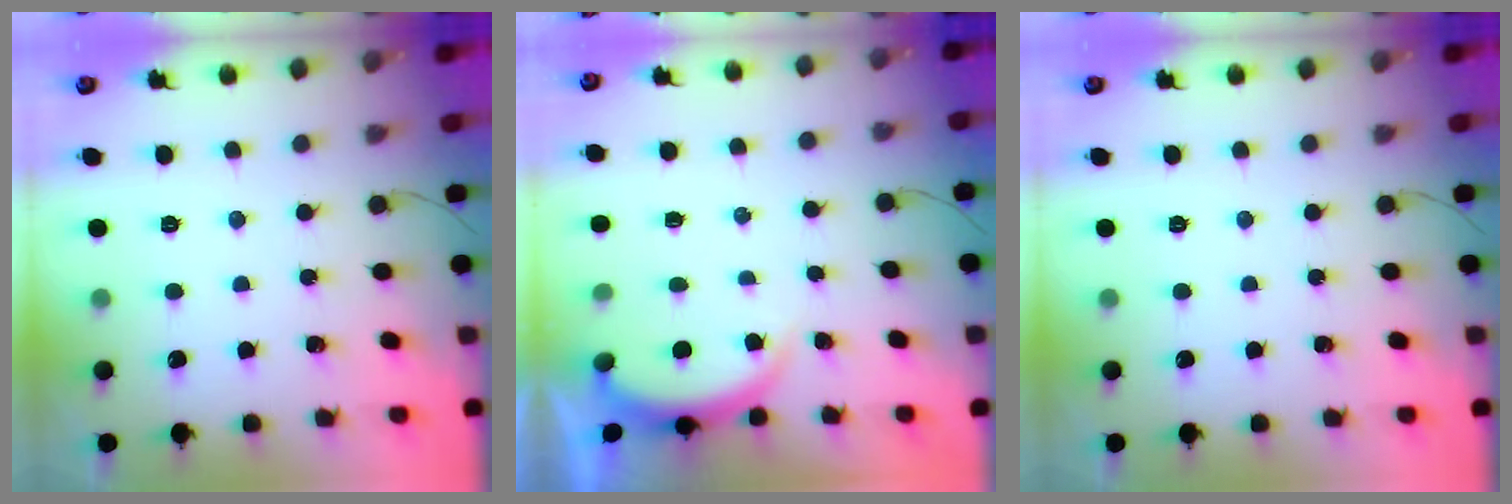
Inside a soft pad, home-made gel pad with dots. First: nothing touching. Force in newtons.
{"total": 2.5, "press": 2.4, "slide": 0.6}
{"total": 0.0}